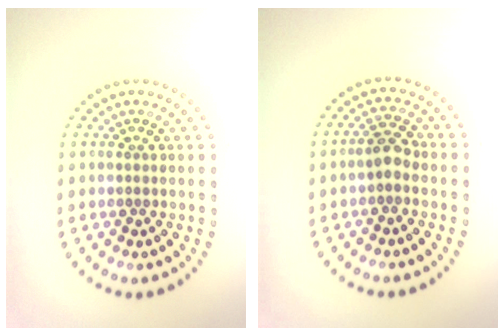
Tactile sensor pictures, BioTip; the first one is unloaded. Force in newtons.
{"total": 2.0, "press": 2.0, "slide": 0.6}